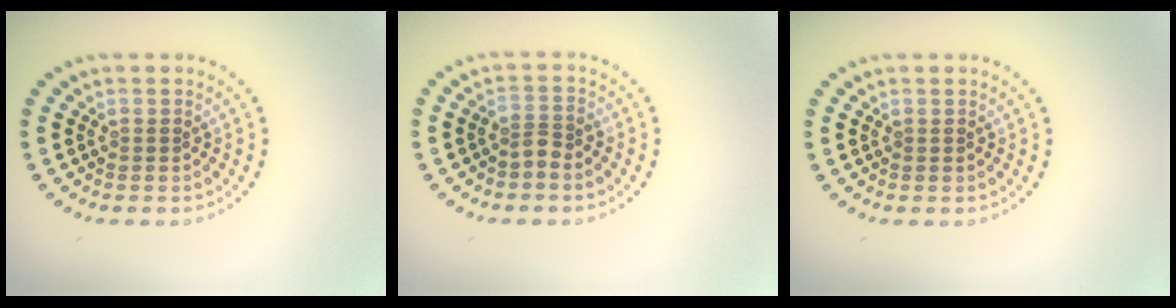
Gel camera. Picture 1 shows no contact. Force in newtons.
{"total": 1.4, "press": 1.2, "slide": 0.9}
{"total": 0.0}